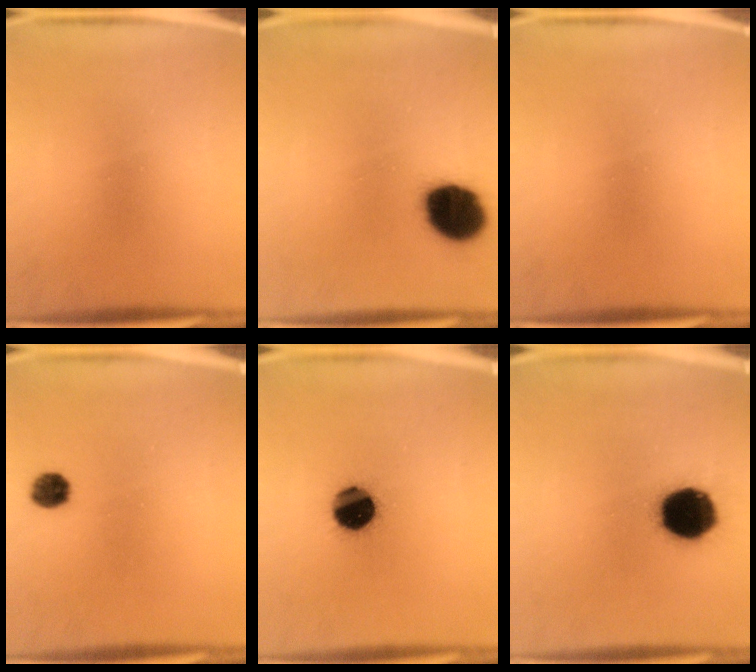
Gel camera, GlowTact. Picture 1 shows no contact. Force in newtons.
{"total": 15.9}
{"total": 0.0}
{"total": 4.0}
{"total": 13.0}
{"total": 17.2}